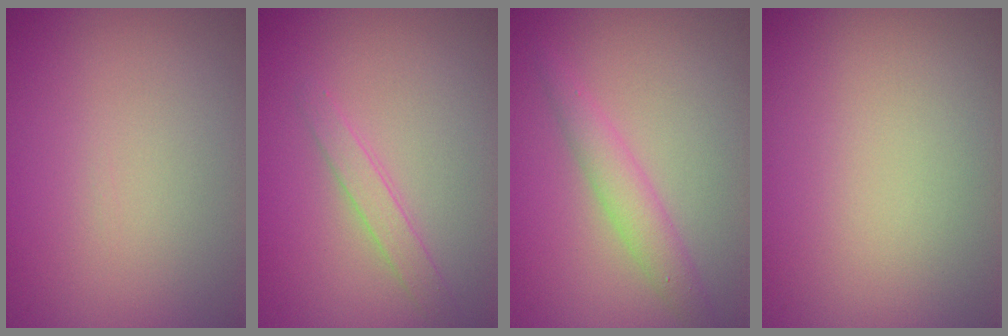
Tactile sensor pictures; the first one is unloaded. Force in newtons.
{"total": 1.6, "press": 1.6, "slide": 0.0}
{"total": 2.5, "press": 2.5, "slide": 0.0}
{"total": 0.0}